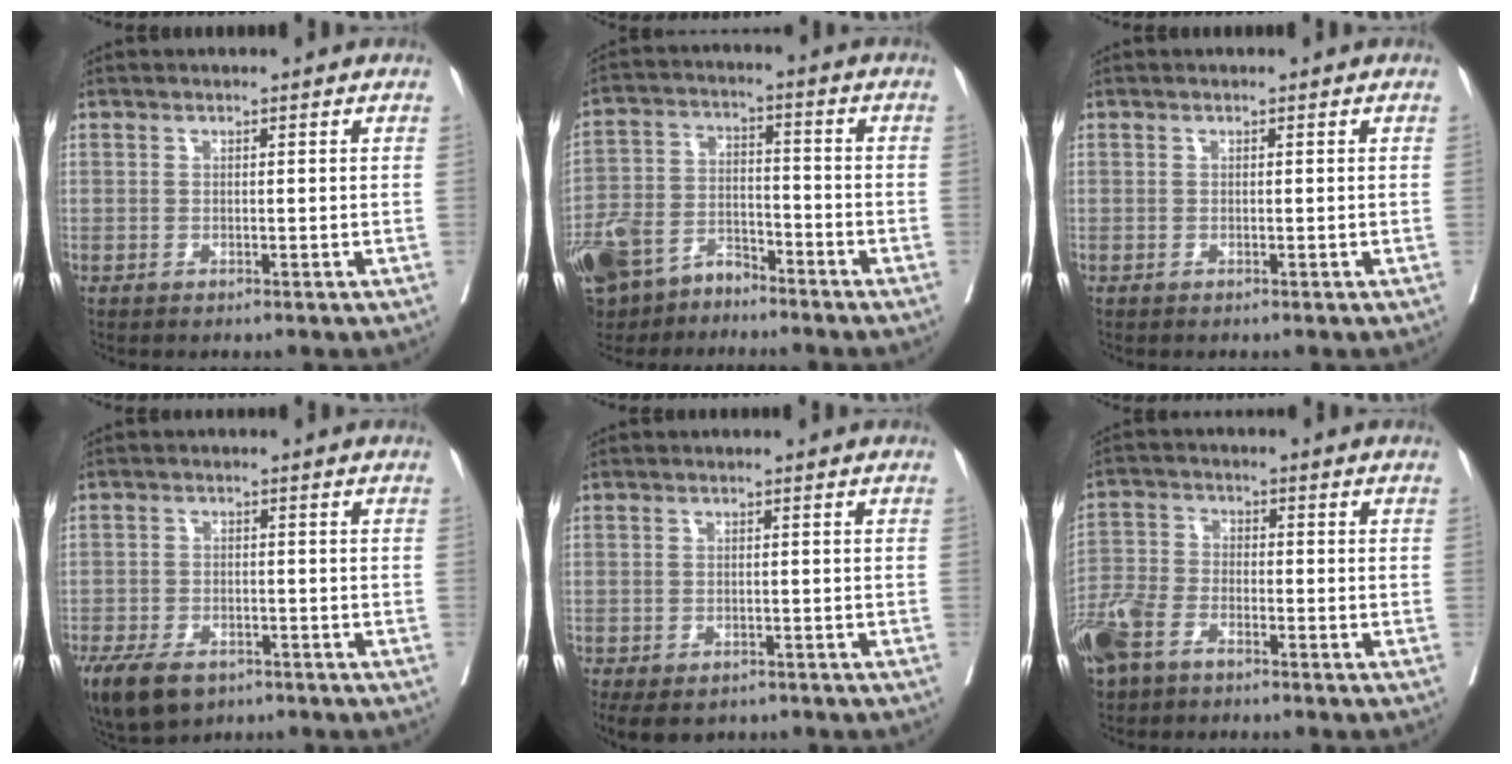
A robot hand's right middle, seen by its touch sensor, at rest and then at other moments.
{"total": 14.7, "force": [-11.3, 6.3, 6.9], "torque": [-0.147, -0.005, -0.203]}
{"total": 0.0}
{"total": 9.7, "force": [-6.4, 5.1, 5.1], "torque": [-0.107, -0.010, -0.101]}
{"total": 7.0, "force": [-4.9, 4.1, 3.0], "torque": [-0.053, -0.003, -0.066]}
{"total": 7.4, "force": [-4.9, 3.7, 4.0], "torque": [-0.104, -0.006, -0.100]}